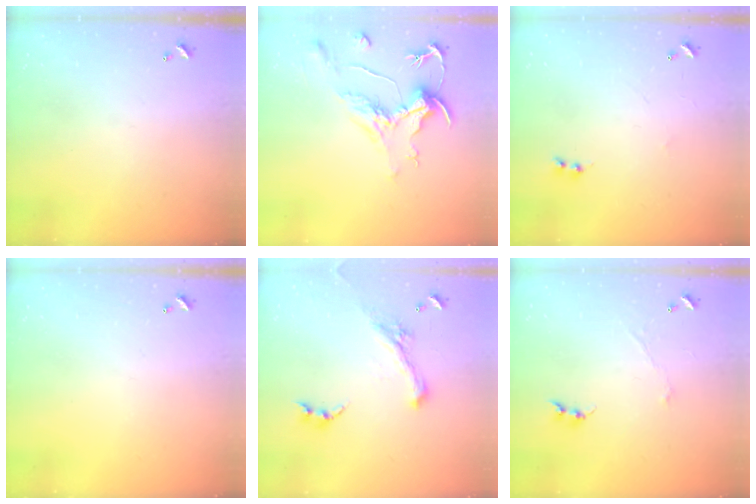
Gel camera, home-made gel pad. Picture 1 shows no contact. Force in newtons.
{"total": 2.0, "press": 1.5, "slide": 1.3}
{"total": 1.5, "press": 1.4, "slide": 0.3}
{"total": 0.0}
{"total": 1.4, "press": 0.7, "slide": 1.2}
{"total": 0.0}